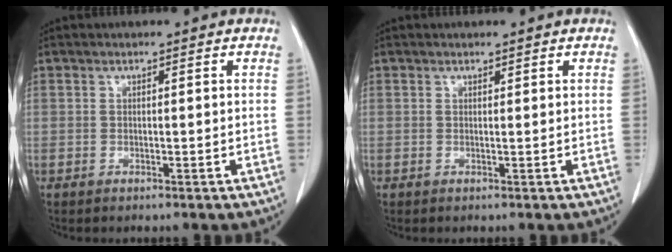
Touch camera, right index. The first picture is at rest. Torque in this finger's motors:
{"motor_torque": [-0.13, 0.06, -0.04, 0.00]}